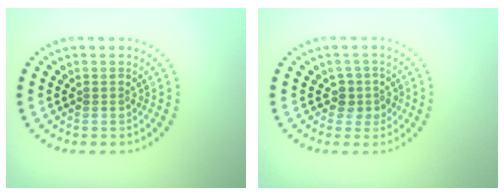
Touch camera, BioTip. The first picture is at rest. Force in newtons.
{"total": 1.9, "press": 1.6, "slide": 1.1}